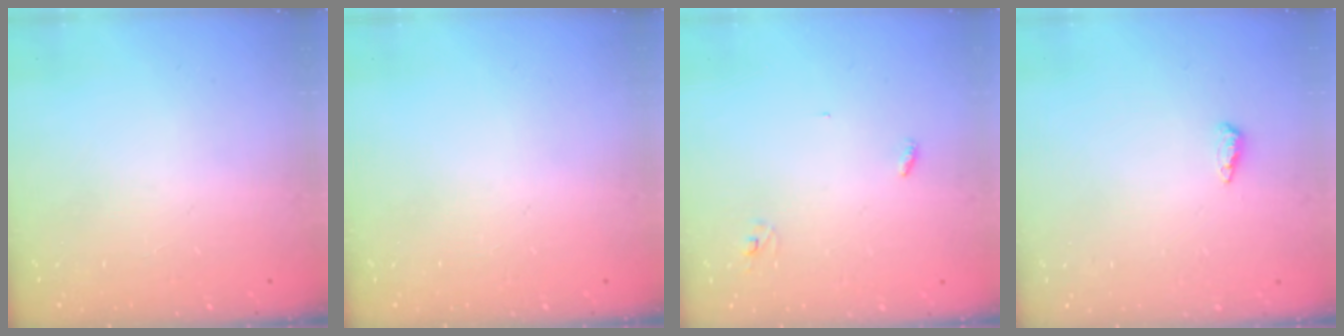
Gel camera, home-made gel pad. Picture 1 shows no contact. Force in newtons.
{"total": 0.0}
{"total": 2.8, "press": 2.8, "slide": 0.3}
{"total": 6.1, "press": 6.0, "slide": 1.0}